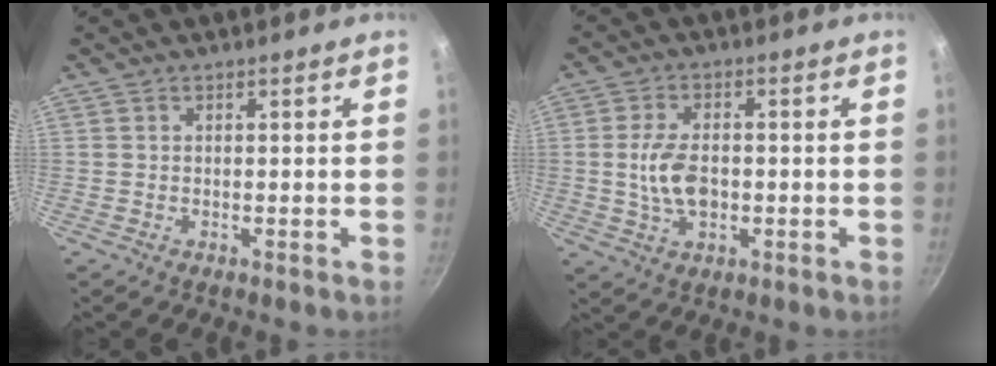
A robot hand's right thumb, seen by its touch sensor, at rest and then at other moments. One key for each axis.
{"total": 7.8, "fx": -0.6, "fy": 4.6, "fz": 6.2, "tx": -0.112, "ty": 0.006, "tz": -0.010}